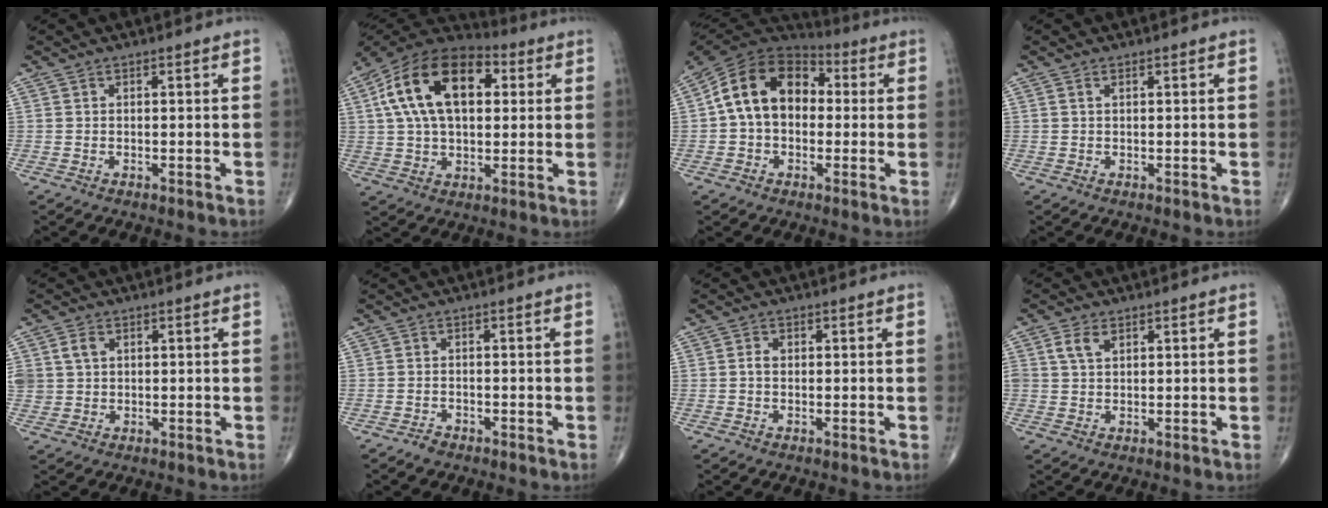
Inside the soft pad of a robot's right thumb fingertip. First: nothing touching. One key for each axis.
{"total": 20.0, "fx": 4.9, "fy": 11.7, "fz": 15.5, "tx": -0.259, "ty": 0.019, "tz": 0.073}
{"total": 15.6, "fx": 1.1, "fy": 11.2, "fz": 10.8, "tx": -0.160, "ty": 0.041, "tz": 0.006}
{"total": 0.6, "fx": 0.3, "fy": 0.2, "fz": 0.5, "tx": -0.013, "ty": 0.004, "tz": 0.006}
{"total": 4.8, "fx": 1.5, "fy": 3.8, "fz": 2.5, "tx": -0.045, "ty": 0.002, "tz": 0.035}
{"total": 1.4, "fx": -1.2, "fy": 0.7, "fz": 0.3, "tx": -0.007, "ty": 0.004, "tz": -0.021}
{"total": 1.7, "fx": 0.0, "fy": 1.2, "fz": 1.1, "tx": -0.019, "ty": 0.007, "tz": 0.000}
{"total": 3.6, "fx": 1.5, "fy": 2.2, "fz": 2.4, "tx": -0.046, "ty": 0.004, "tz": 0.033}